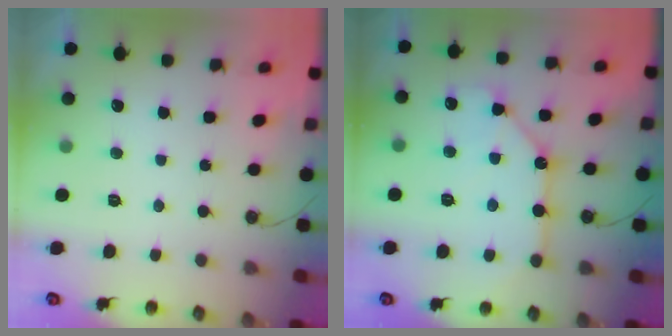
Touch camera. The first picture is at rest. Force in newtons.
{"total": 13.5, "press": 13.5, "slide": 1.4}